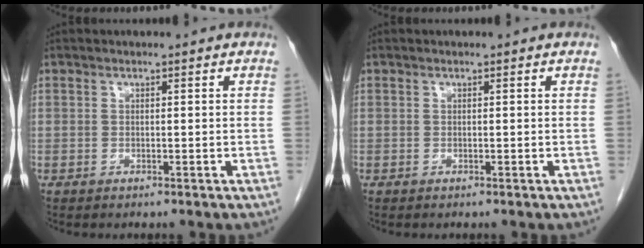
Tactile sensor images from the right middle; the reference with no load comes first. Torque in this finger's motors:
{"motor_torque": [0.23, -0.17, 0.00, -0.01]}